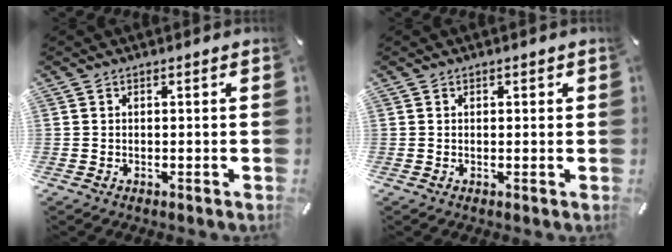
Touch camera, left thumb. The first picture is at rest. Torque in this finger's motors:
{"motor_torque": [-0.05, -0.28, -0.11, -0.01, 0.01]}